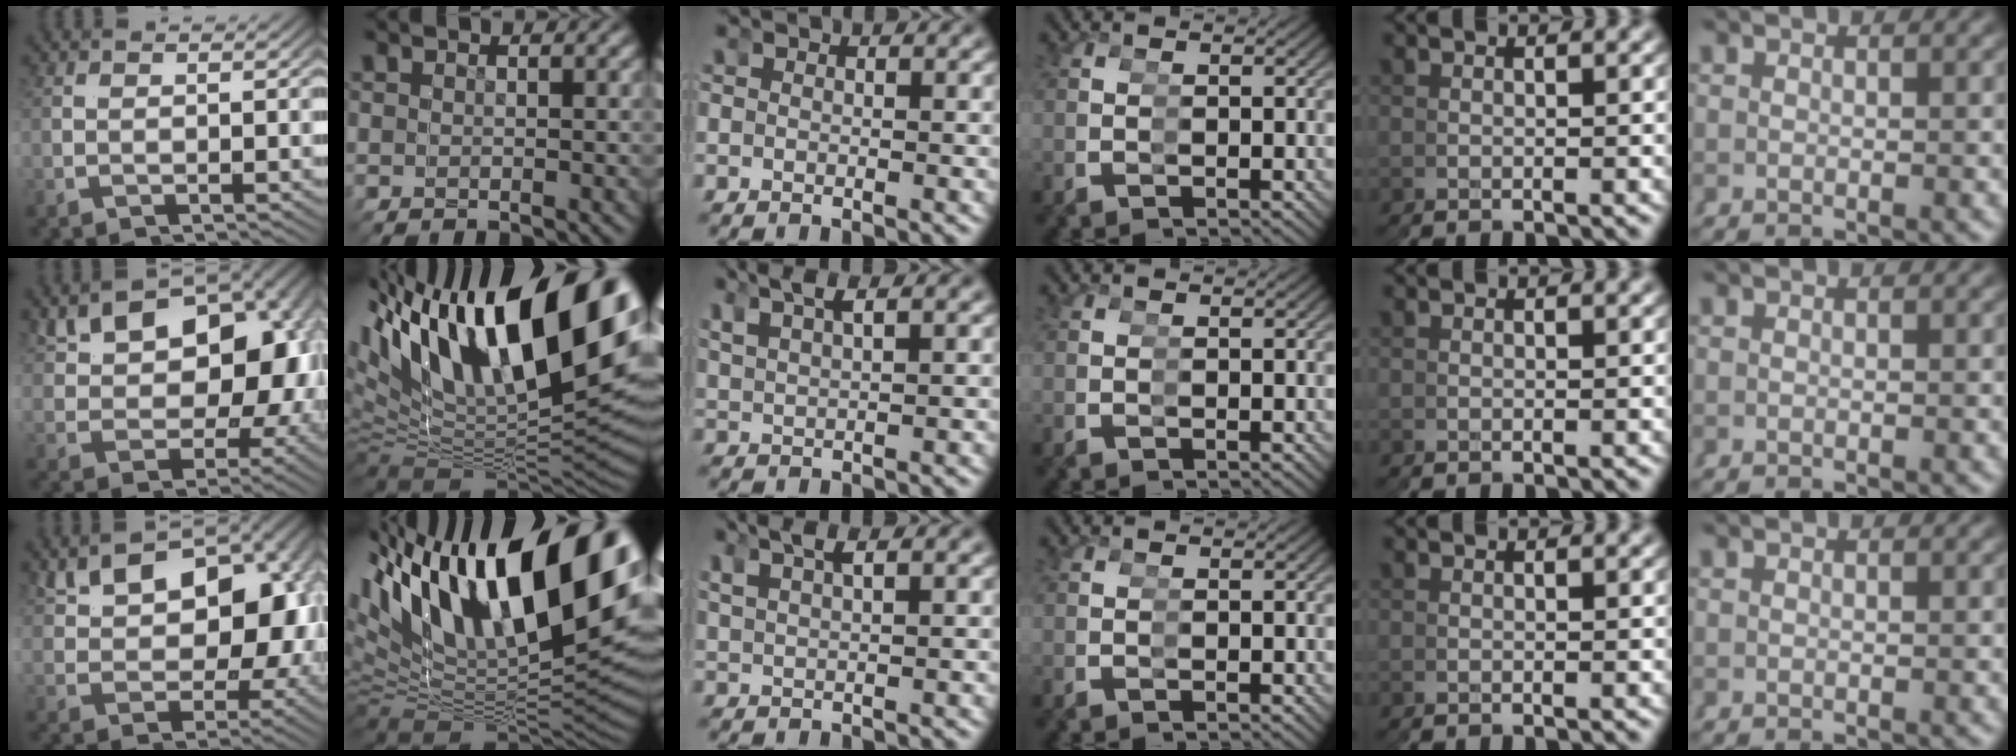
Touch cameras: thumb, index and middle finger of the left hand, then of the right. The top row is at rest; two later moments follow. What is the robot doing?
{"motion": "grasp_and_lifting", "object": "pipette"}